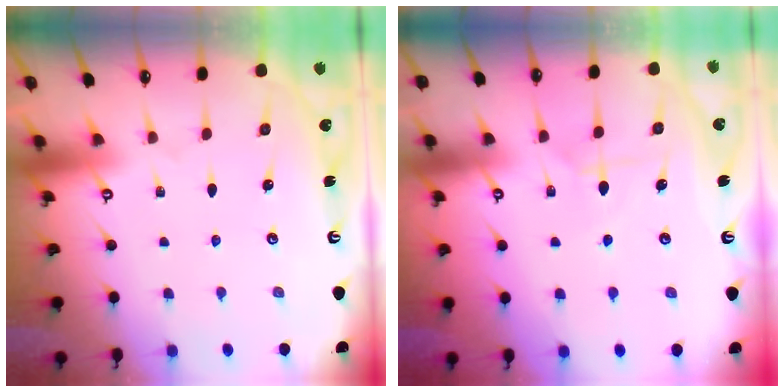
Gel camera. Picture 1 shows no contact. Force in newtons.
{"total": 6.3, "press": 6.2, "slide": 0.7}